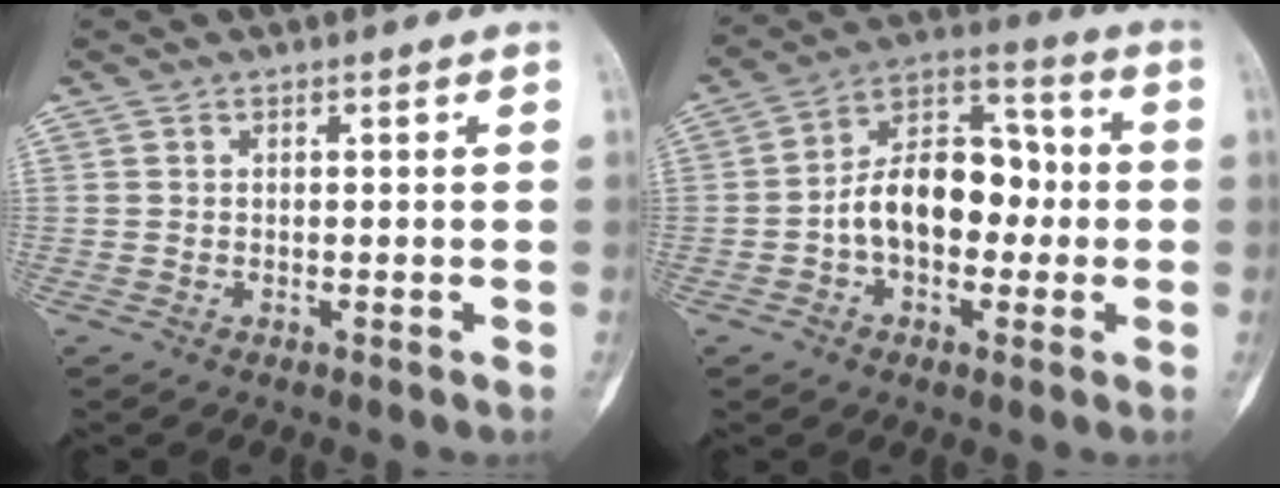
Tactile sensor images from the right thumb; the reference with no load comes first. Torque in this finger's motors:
{"motor_torque": [1.26, 1.10, 1.29, -0.16, 0.11]}